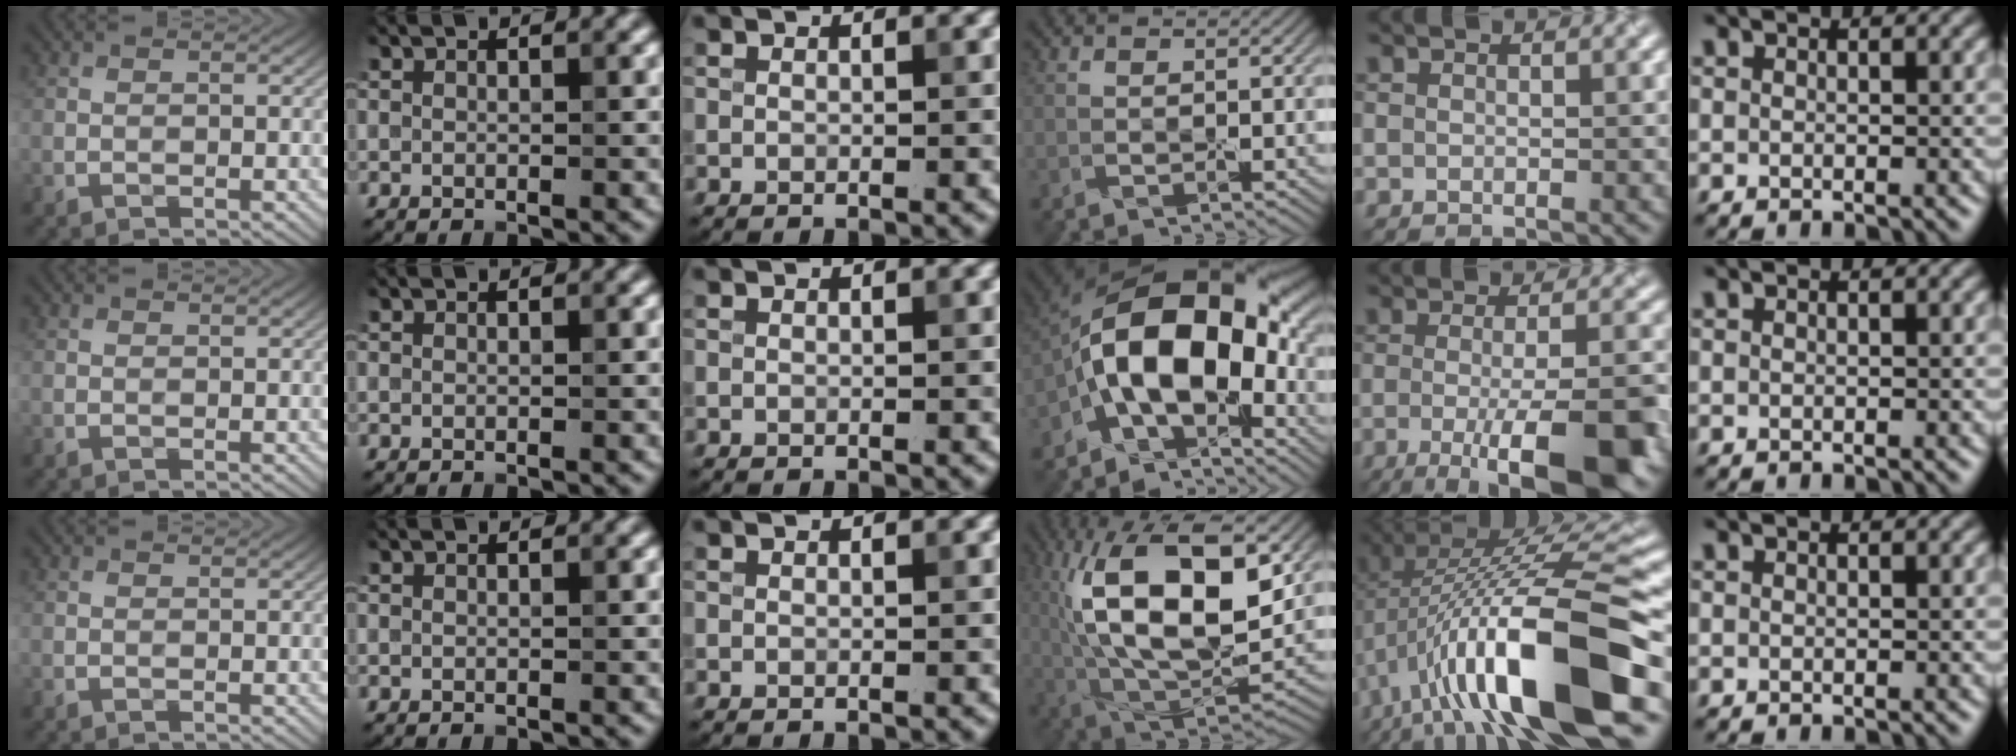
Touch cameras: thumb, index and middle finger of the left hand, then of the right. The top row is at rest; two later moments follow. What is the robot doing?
{"motion": "peel", "object": "tape"}